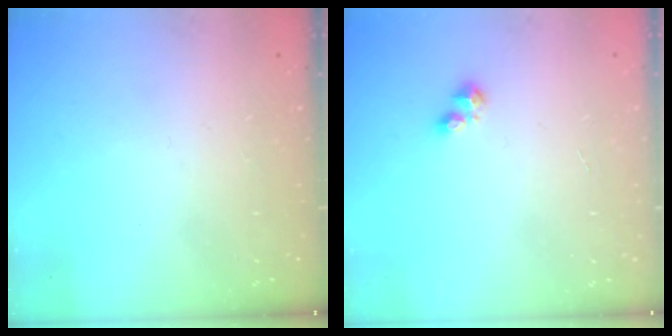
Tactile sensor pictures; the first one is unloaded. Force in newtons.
{"total": 2.5, "press": 2.5, "slide": 0.4}